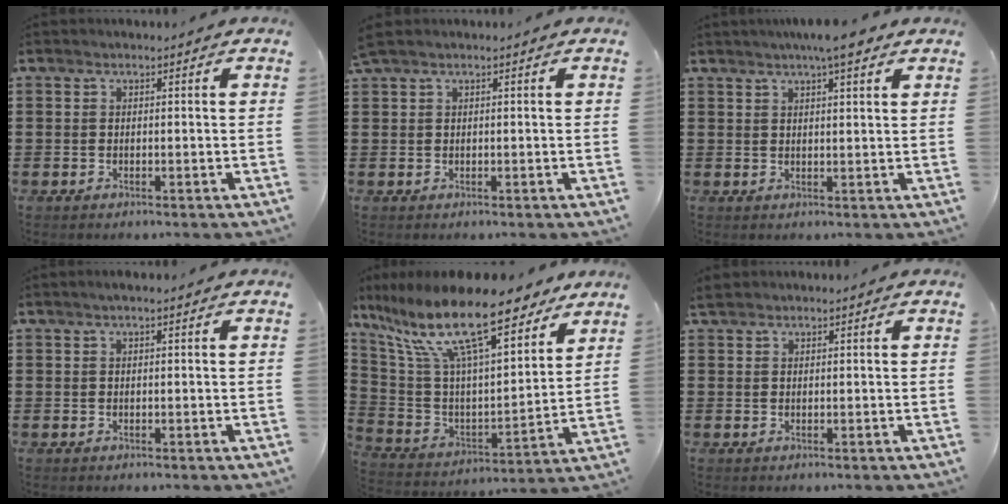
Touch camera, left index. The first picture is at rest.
{"total": 0.7, "force": [0.4, 0.0, 0.6], "torque": [-0.012, 0.000, 0.007]}
{"total": 4.9, "force": [3.6, 0.4, 3.3], "torque": [-0.057, -0.001, 0.059]}
{"total": 0.7, "force": [0.3, 0.0, 0.7], "torque": [-0.011, 0.000, 0.006]}
{"total": 17.1, "force": [11.8, 4.1, 11.7], "torque": [-0.263, -0.057, 0.203]}
{"total": 1.0, "force": [0.9, 0.3, 0.4], "torque": [-0.011, 0.002, 0.017]}